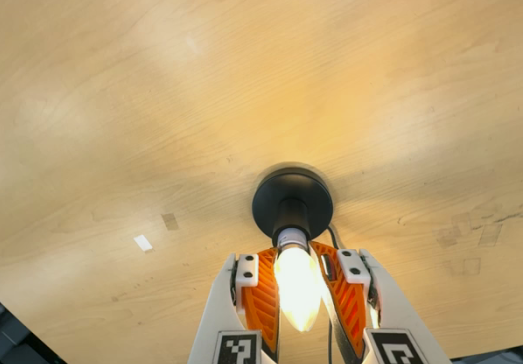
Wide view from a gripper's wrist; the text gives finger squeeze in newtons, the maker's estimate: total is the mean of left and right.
{"total": 21.8, "left": 22.6, "right": 21.0}